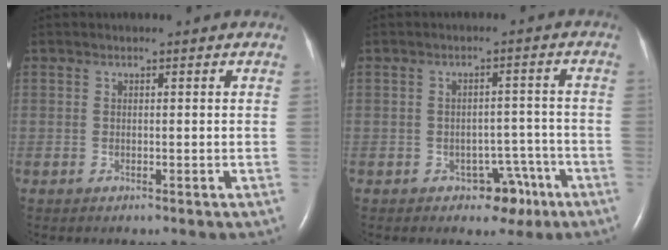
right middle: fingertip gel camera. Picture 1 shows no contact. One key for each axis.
{"total": 4.8, "fx": -2.9, "fy": 3.1, "fz": 2.2, "tx": -0.019, "ty": 0.016, "tz": -0.033}